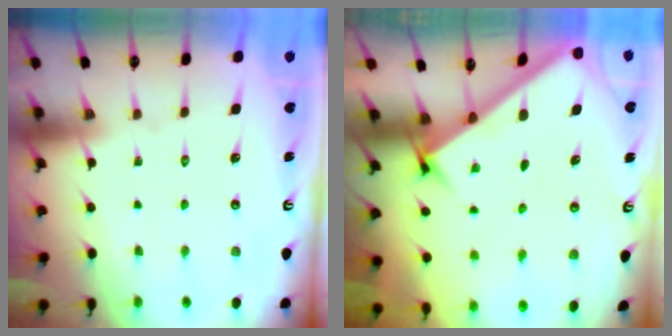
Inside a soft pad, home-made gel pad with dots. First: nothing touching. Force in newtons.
{"total": 3.1, "press": 3.1, "slide": 0.4}